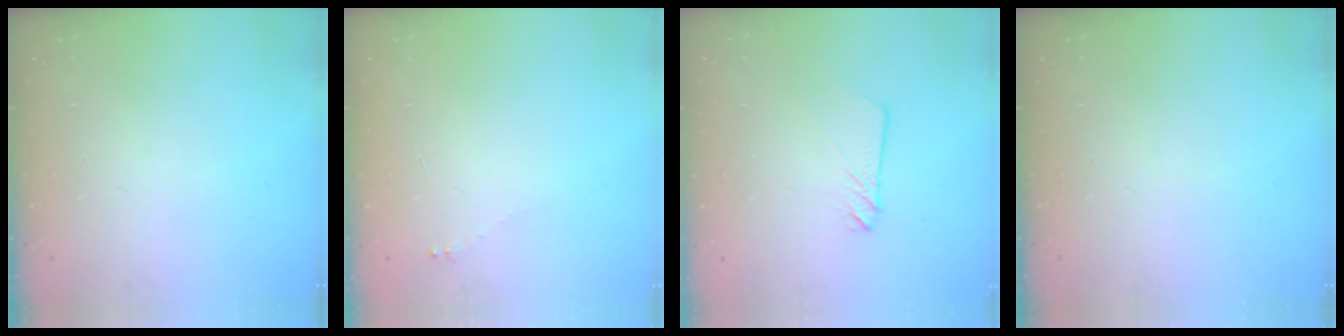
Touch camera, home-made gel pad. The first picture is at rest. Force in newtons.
{"total": 1.7, "press": 1.6, "slide": 0.2}
{"total": 2.4, "press": 2.4, "slide": 0.2}
{"total": 0.0}